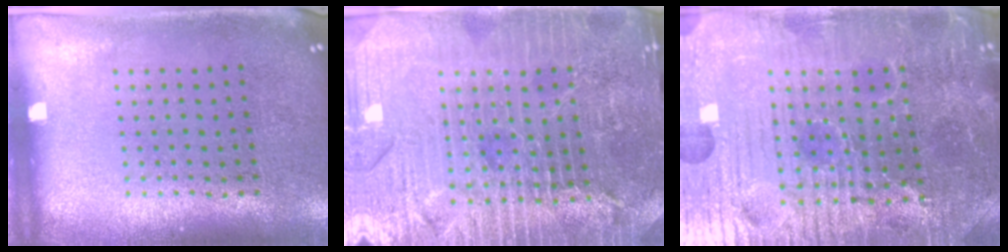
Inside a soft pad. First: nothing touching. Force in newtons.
{"total": 5.2, "press": 4.8, "slide": 2.1}
{"total": 5.3, "press": 5.1, "slide": 1.5}